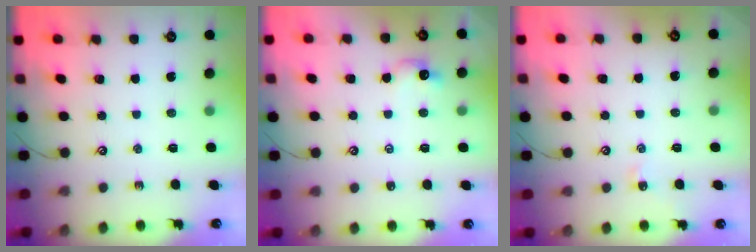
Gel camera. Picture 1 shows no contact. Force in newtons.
{"total": 2.3, "press": 2.2, "slide": 0.5}
{"total": 0.6, "press": 0.5, "slide": 0.4}